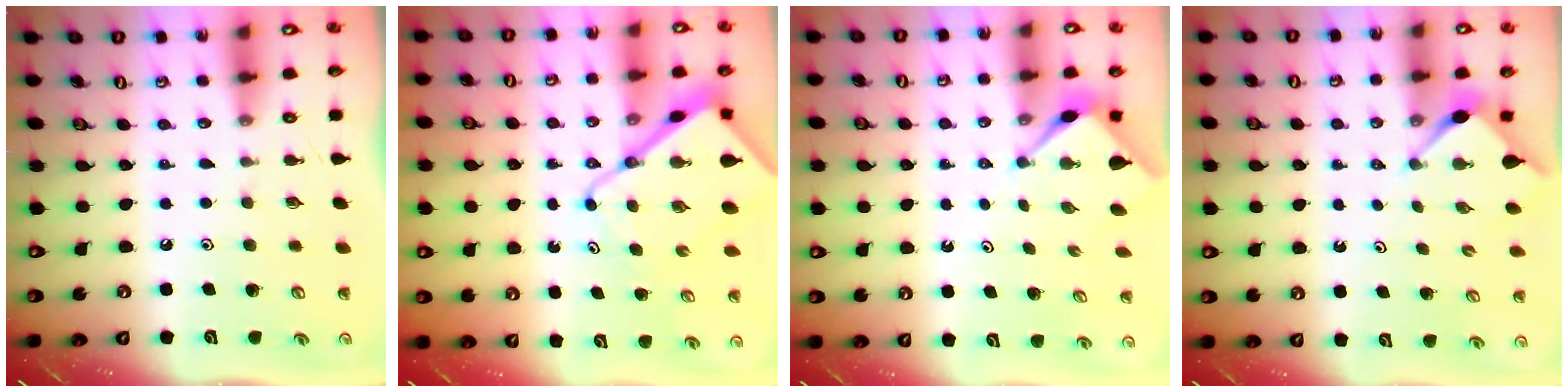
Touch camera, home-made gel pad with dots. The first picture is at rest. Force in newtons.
{"total": 11.2, "press": 11.1, "slide": 1.2}
{"total": 3.5, "press": 3.5, "slide": 0.3}
{"total": 2.7, "press": 2.7, "slide": 0.3}